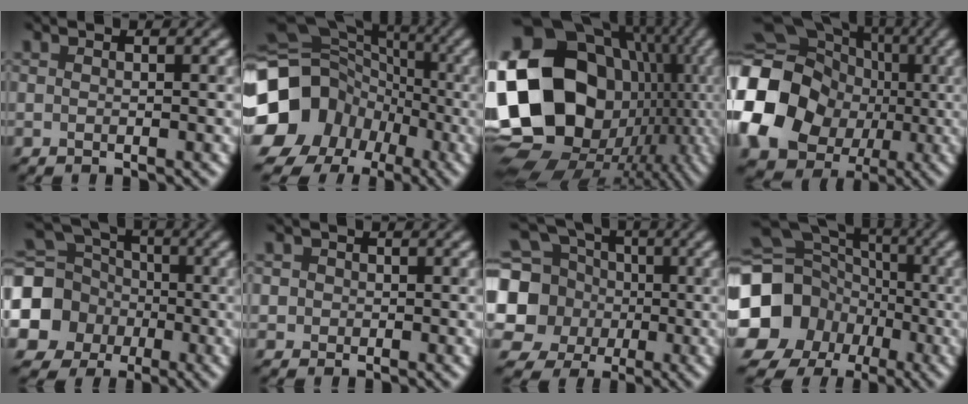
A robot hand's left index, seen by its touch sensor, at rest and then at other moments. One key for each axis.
{"total": 18.8, "fx": -4.2, "fy": 16.9, "fz": 6.9, "tx": -0.168, "ty": -0.021, "tz": -0.112}
{"total": 22.5, "fx": 0.2, "fy": 18.8, "fz": 12.4, "tx": -0.252, "ty": -0.017, "tz": -0.003}
{"total": 16.3, "fx": -2.1, "fy": 14.3, "fz": 7.7, "tx": -0.165, "ty": -0.012, "tz": -0.073}
{"total": 10.0, "fx": -2.3, "fy": 9.1, "fz": 3.6, "tx": -0.098, "ty": -0.022, "tz": -0.069}
{"total": 1.6, "fx": 0.5, "fy": 1.5, "fz": 0.3, "tx": 0.013, "ty": 0.009, "tz": -0.006}
{"total": 11.7, "fx": -0.3, "fy": 10.9, "fz": 4.4, "tx": -0.146, "ty": -0.007, "tz": -0.026}
{"total": 21.0, "fx": -5.3, "fy": 19.1, "fz": 7.1, "tx": -0.182, "ty": -0.024, "tz": -0.130}